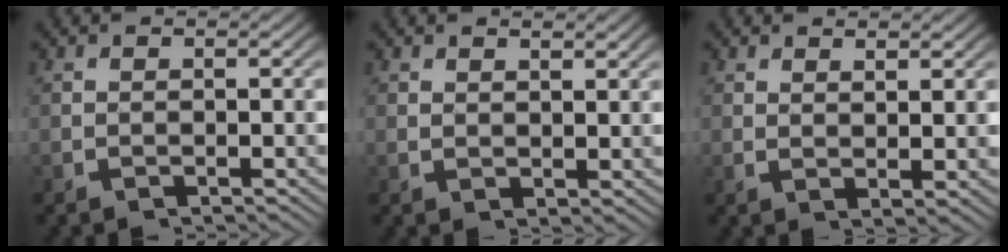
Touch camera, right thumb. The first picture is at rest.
{"total": 1.5, "force": [1.4, 0.0, 0.5], "torque": [-0.006, -0.004, 0.033]}
{"total": 2.0, "force": [1.5, 0.1, 1.3], "torque": [-0.024, -0.007, 0.034]}